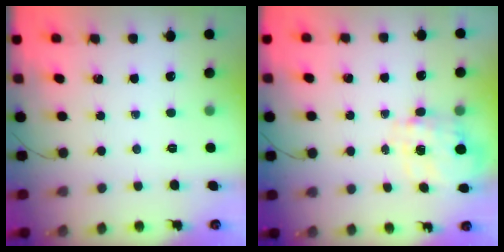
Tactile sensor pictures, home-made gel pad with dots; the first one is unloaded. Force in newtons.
{"total": 3.5, "press": 3.3, "slide": 1.0}